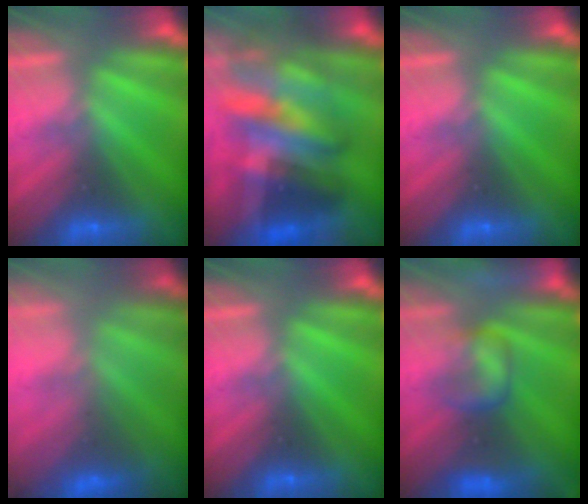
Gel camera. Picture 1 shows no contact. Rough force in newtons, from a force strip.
{"total": 7.5}
{"total": 0.0}
{"total": 3.8}
{"total": 0.0}
{"total": 7.5}